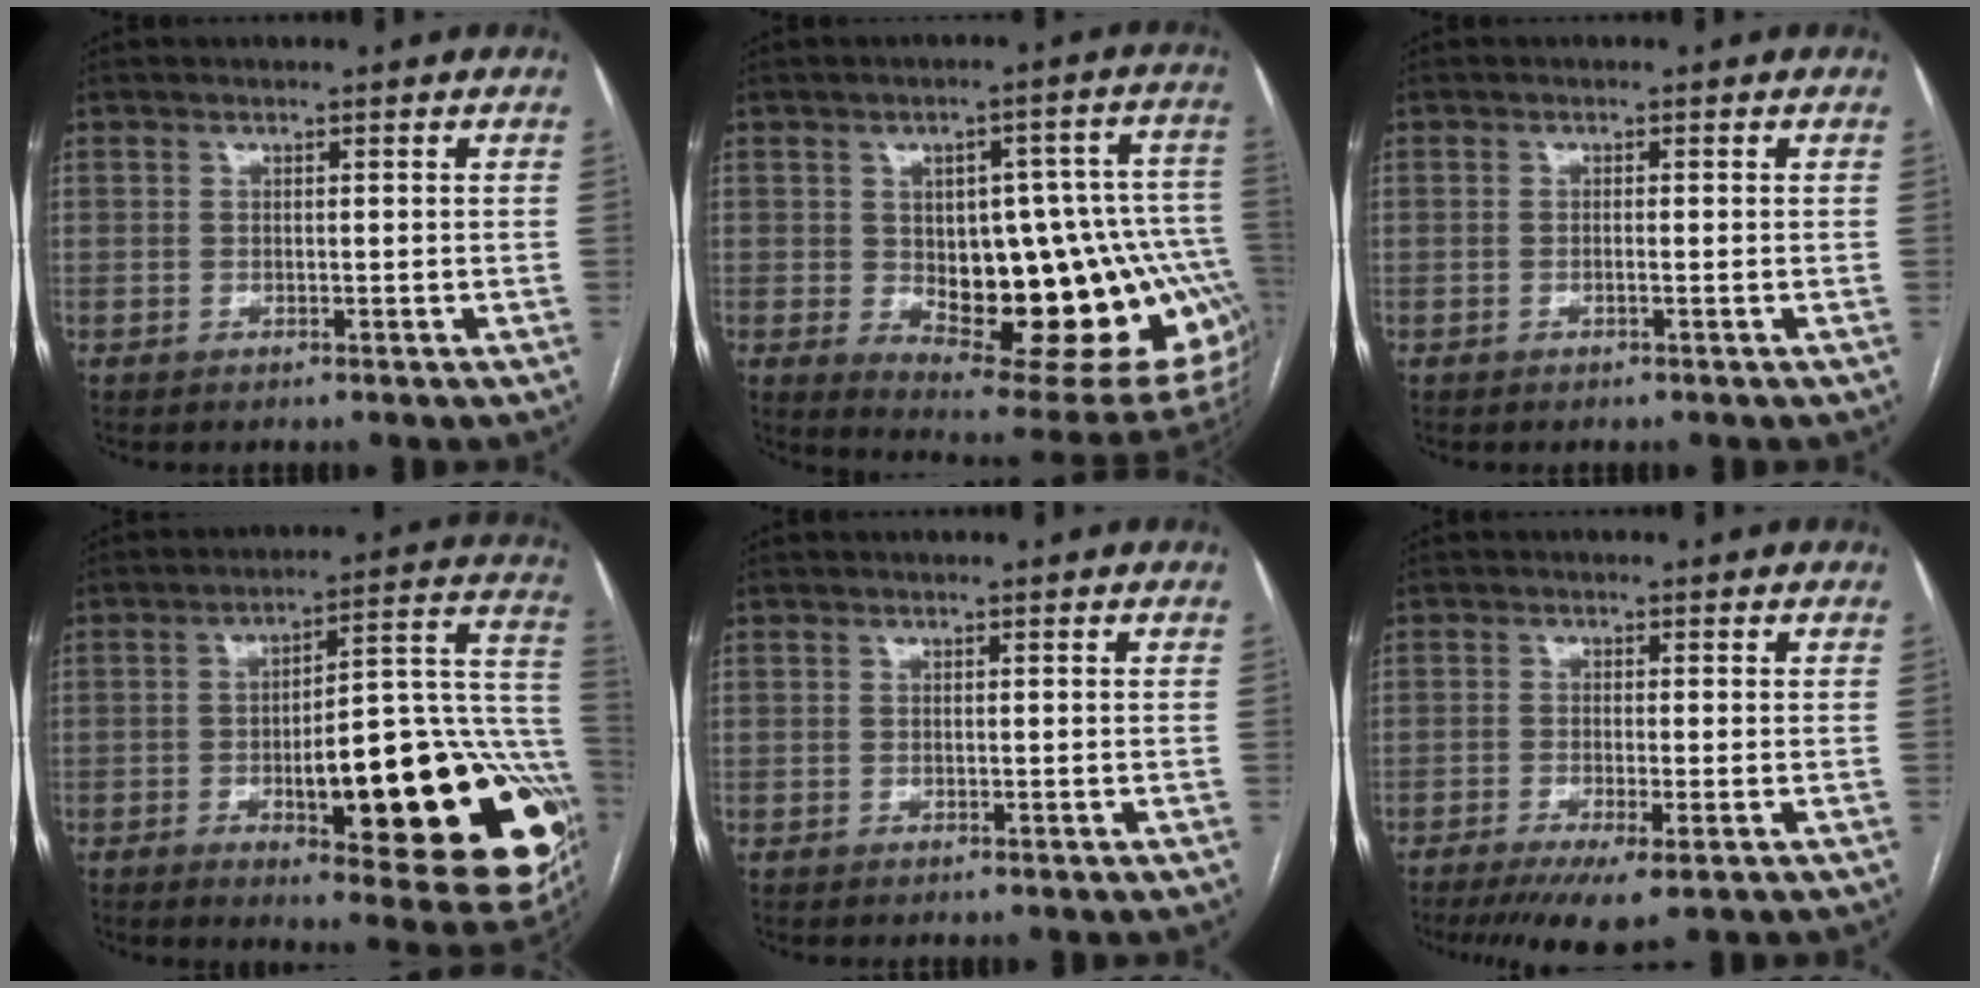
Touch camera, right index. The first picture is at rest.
{"total": 25.2, "force": [-3.5, 8.9, 23.4], "torque": [-0.236, 0.021, -0.023]}
{"total": 0.6, "force": [-0.2, -0.1, 0.5], "torque": [-0.010, 0.000, -0.003]}
{"total": 29.6, "force": [-7.5, 7.2, 27.8], "torque": [-0.260, 0.015, -0.088]}
{"total": 0.0}
{"total": 6.2, "force": [-3.6, 0.5, 5.0], "torque": [-0.081, -0.017, -0.060]}